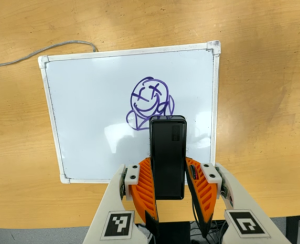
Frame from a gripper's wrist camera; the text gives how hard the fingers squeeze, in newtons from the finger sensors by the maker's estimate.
{"total": 4.0, "left": 2.7, "right": 5.3}